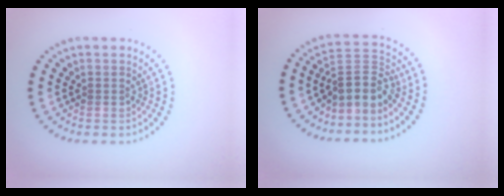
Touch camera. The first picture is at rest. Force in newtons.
{"total": 3.4, "press": 2.6, "slide": 2.1}